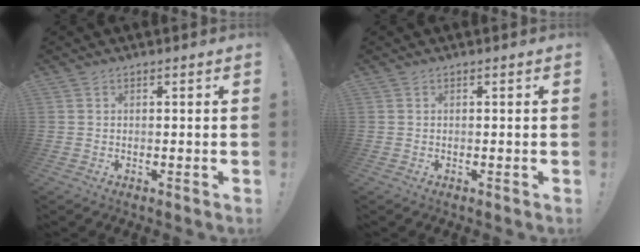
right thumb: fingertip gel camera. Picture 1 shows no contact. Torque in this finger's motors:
{"motor_torque": [0.00, 0.00, 0.20, -0.03, 0.00]}